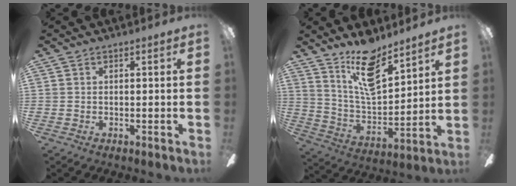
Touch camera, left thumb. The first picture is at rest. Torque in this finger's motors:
{"motor_torque": [0.19, 0.28, 0.99, -1.78, 0.08]}